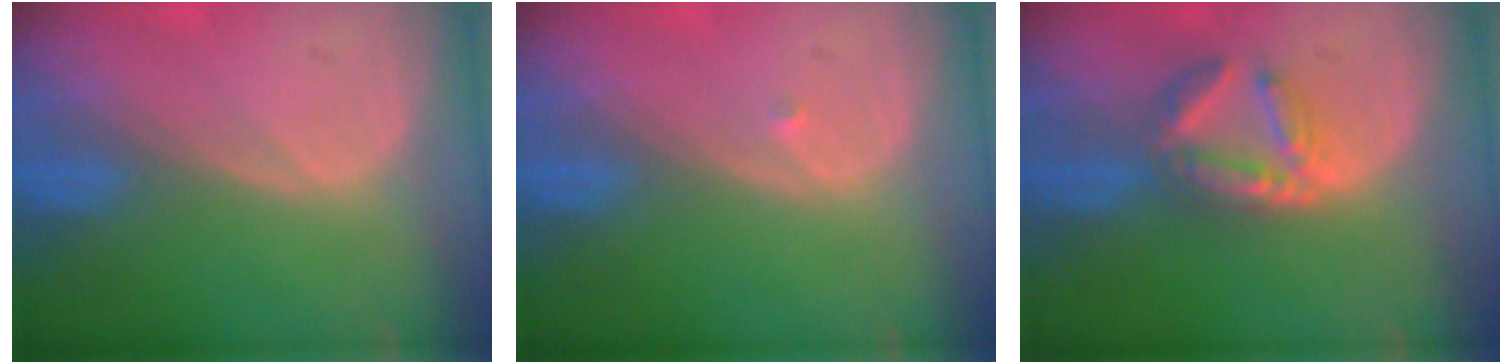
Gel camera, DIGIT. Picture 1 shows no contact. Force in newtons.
{"total": 0.5, "press": 0.4, "slide": 0.3}
{"total": 5.9, "press": 5.6, "slide": 1.7}